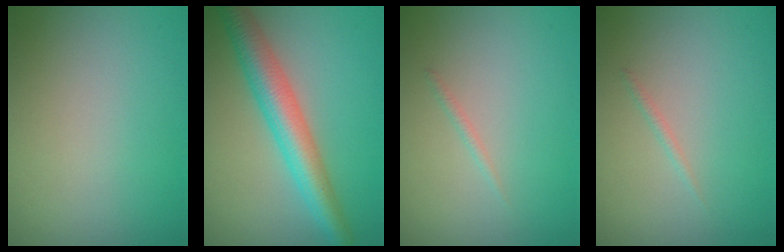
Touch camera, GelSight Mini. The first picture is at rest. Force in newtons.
{"total": 5.7, "press": 5.7, "slide": 0.1}
{"total": 0.6, "press": 0.6, "slide": 0.1}
{"total": 0.6, "press": 0.6, "slide": 0.1}